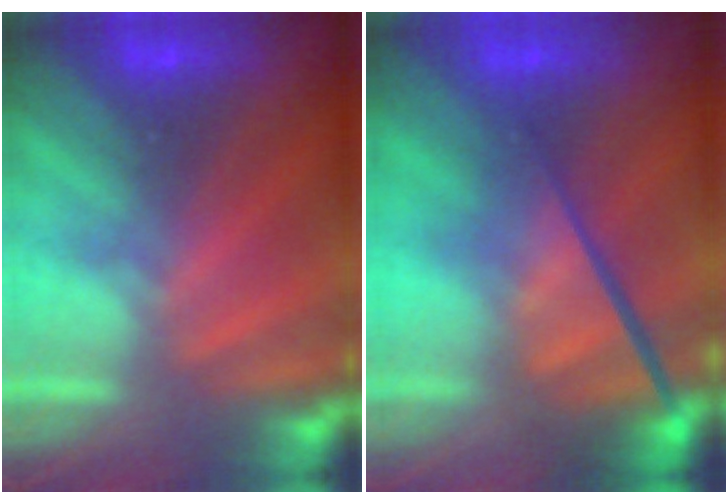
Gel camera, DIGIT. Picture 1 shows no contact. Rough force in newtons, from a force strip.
{"total": 3.8}